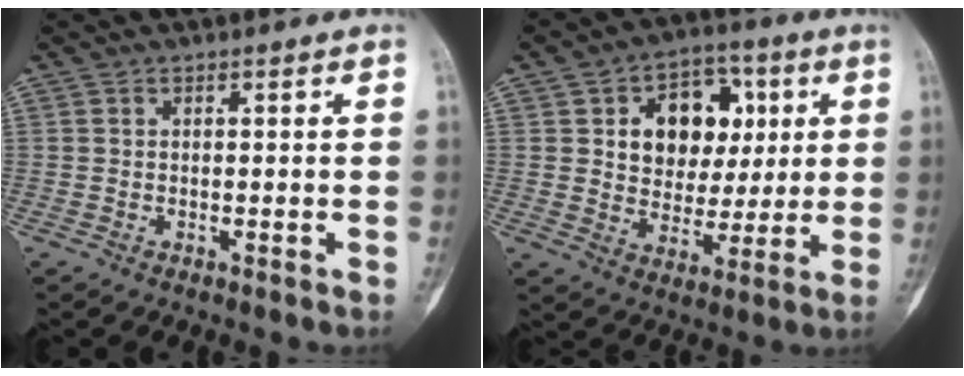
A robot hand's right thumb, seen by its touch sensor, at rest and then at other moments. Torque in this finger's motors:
{"motor_torque": [-1.12, 1.52, 0.14, -0.01, 0.07]}